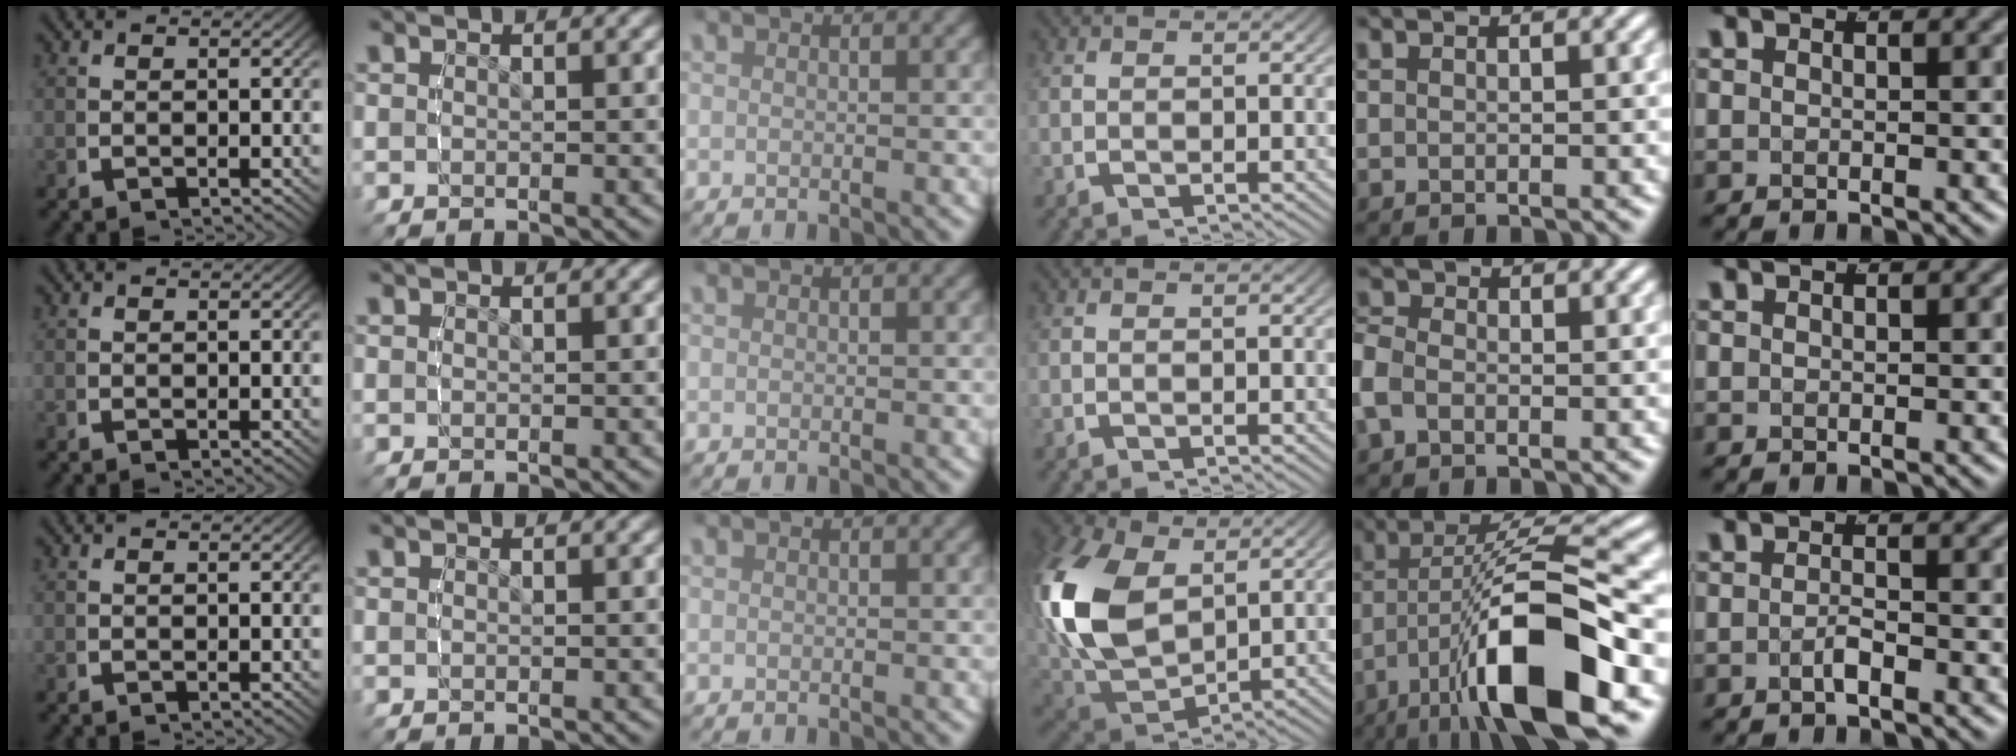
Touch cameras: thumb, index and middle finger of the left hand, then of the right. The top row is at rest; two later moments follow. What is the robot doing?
{"motion": "lift_and_place", "object": "markers"}